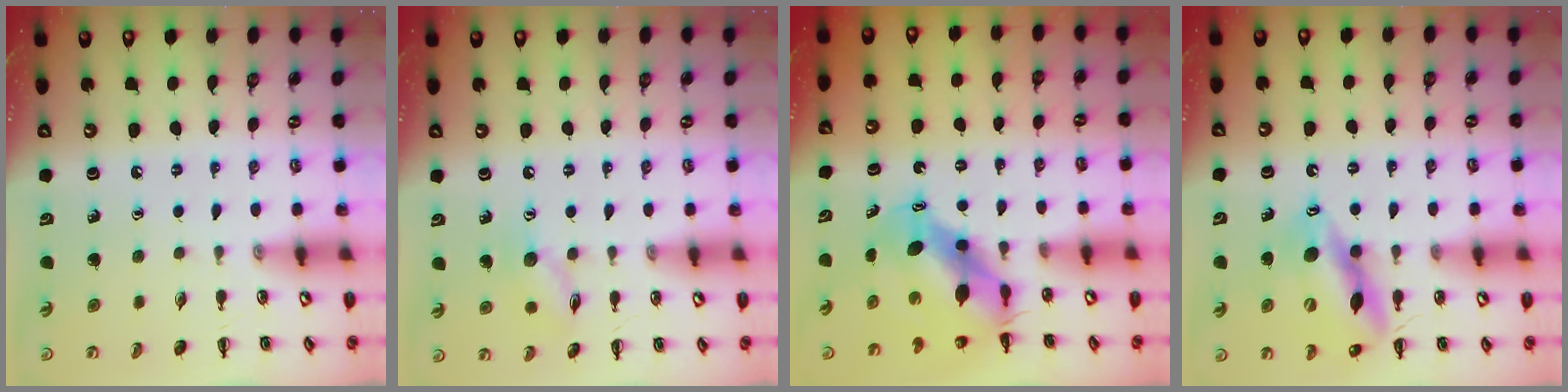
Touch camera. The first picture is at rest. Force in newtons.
{"total": 8.1, "press": 8.1, "slide": 0.8}
{"total": 7.9, "press": 7.8, "slide": 1.7}
{"total": 13.6, "press": 12.9, "slide": 4.1}